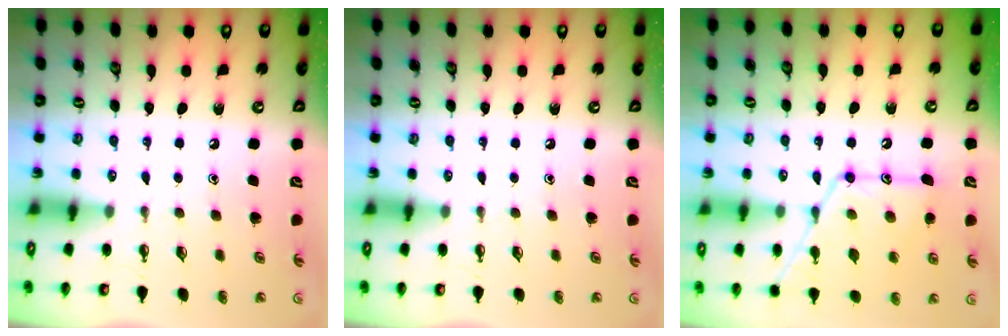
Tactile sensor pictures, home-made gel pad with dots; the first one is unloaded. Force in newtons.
{"total": 0.0}
{"total": 15.1, "press": 15.0, "slide": 1.0}